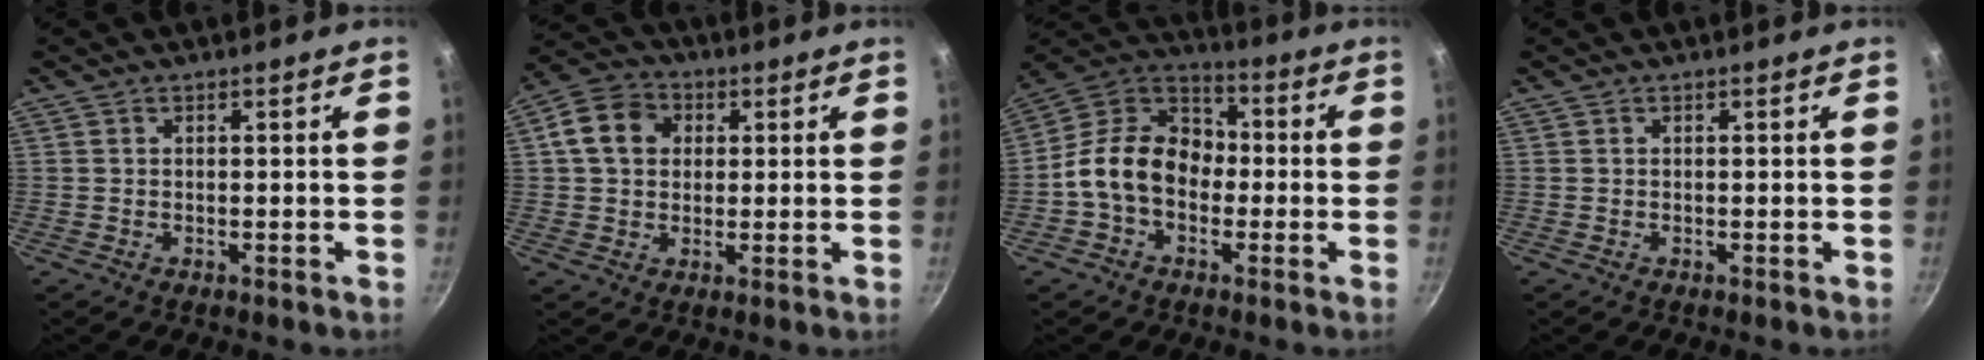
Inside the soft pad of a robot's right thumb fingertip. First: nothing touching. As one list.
[{"total": 9.4, "force": [2.0, 7.7, 5.1], "torque": [-0.065, 0.014, 0.020]}, {"total": 14.4, "force": [-2.2, 10.8, 9.3], "torque": [-0.113, 0.043, -0.062]}, {"total": 0.0}]